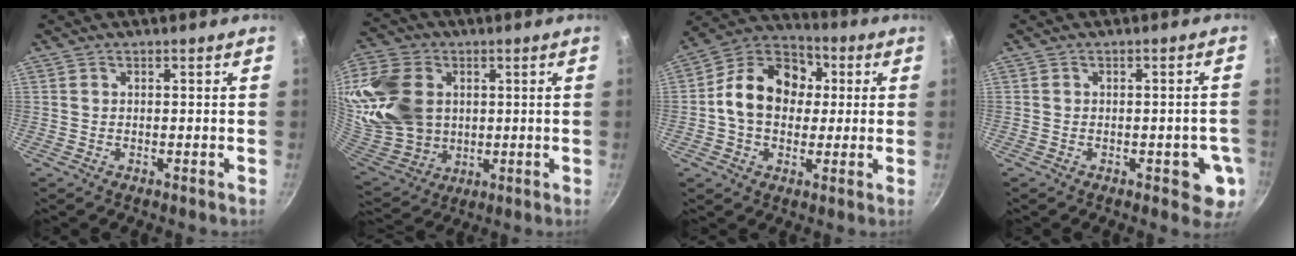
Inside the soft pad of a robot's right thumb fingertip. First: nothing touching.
{"total": 19.1, "force": [3.2, 14.7, 11.9], "torque": [-0.229, -0.008, 0.073]}
{"total": 15.4, "force": [1.2, 11.9, 9.6], "torque": [-0.126, 0.028, 0.000]}
{"total": 6.2, "force": [-1.7, 3.0, 5.1], "torque": [-0.031, 0.004, -0.021]}